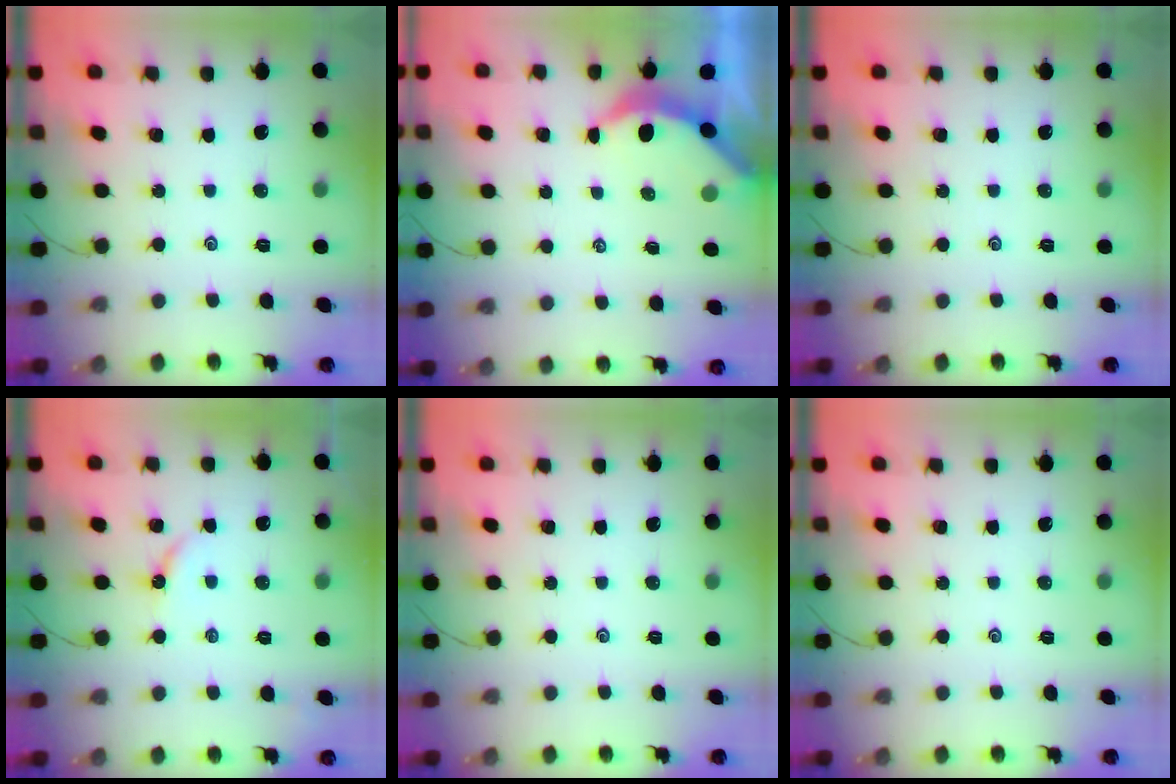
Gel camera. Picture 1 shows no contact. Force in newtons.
{"total": 4.0, "press": 3.9, "slide": 0.5}
{"total": 0.0}
{"total": 3.1, "press": 3.1, "slide": 0.5}
{"total": 0.0}
{"total": 0.0}